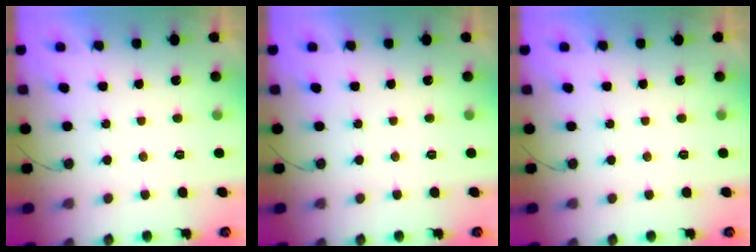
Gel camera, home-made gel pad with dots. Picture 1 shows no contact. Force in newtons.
{"total": 0.0}
{"total": 0.0}